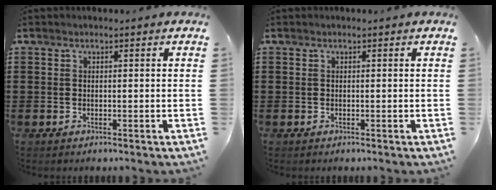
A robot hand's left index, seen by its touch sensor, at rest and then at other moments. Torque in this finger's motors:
{"motor_torque": [-0.02, -0.02, 0.00, 0.00]}